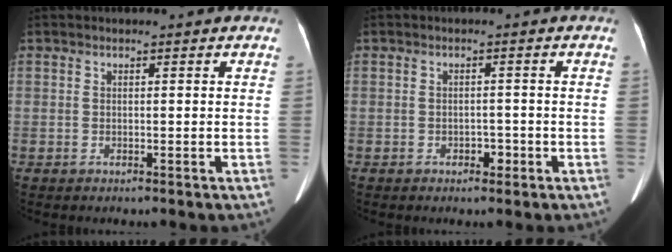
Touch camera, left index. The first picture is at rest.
{"total": 1.7, "force": [-0.9, 1.0, 0.9], "torque": [-0.012, 0.004, -0.012]}